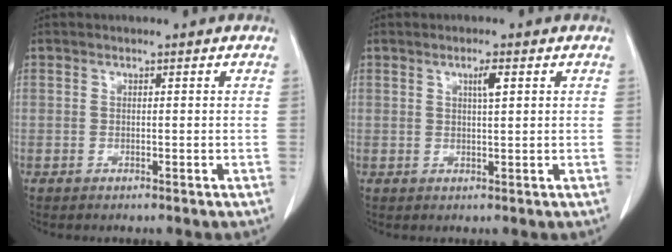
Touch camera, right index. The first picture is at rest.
{"total": 2.1, "force": [0.9, 0.1, 1.9], "torque": [-0.036, -0.002, 0.015]}